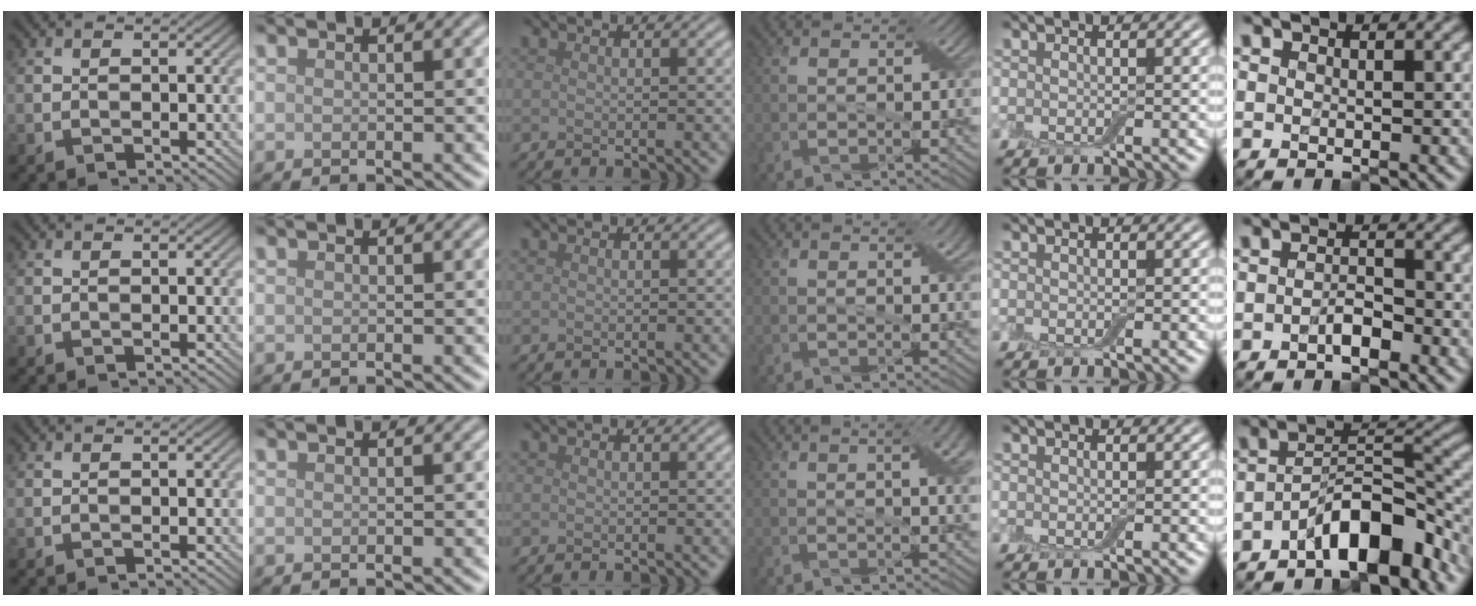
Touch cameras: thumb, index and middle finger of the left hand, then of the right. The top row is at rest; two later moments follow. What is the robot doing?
{"motion": "pour", "object": "bottle"}